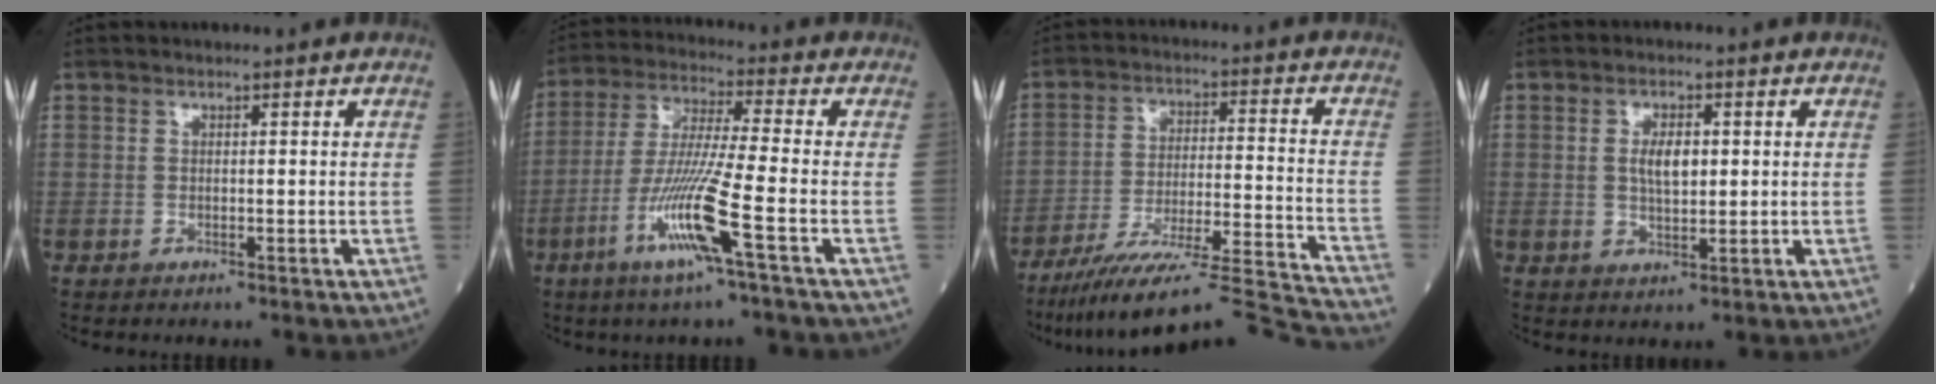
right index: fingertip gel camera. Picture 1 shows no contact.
{"total": 11.5, "force": [-4.9, -1.2, 10.4], "torque": [-0.209, -0.019, -0.099]}
{"total": 19.8, "force": [-17.9, -1.6, 8.4], "torque": [-0.111, -0.008, -0.277]}
{"total": 4.2, "force": [0.6, 1.7, 3.8], "torque": [-0.070, 0.004, 0.013]}